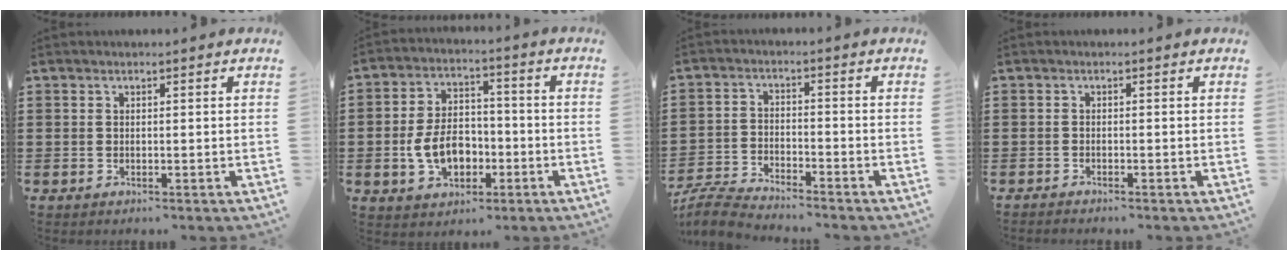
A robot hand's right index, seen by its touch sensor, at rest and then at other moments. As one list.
[{"total": 8.1, "force": [-2.1, 5.5, 5.6], "torque": [-0.105, 0.003, -0.042]}, {"total": 5.2, "force": [-5.1, 0.2, 0.9], "torque": [-0.037, -0.002, -0.109]}, {"total": 0.8, "force": [-0.8, 0.0, 0.0], "torque": [-0.002, 0.000, -0.017]}]